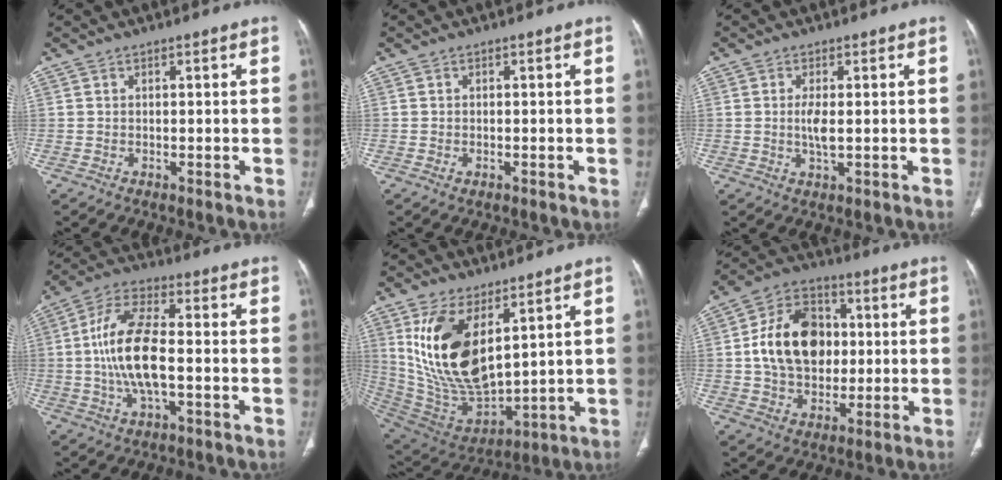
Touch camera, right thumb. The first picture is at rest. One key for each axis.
{"total": 15.1, "fx": -6.9, "fy": 9.6, "fz": 9.4, "tx": -0.129, "ty": 0.029, "tz": -0.095}
{"total": 3.2, "fx": 0.1, "fy": 0.9, "fz": 3.1, "tx": -0.069, "ty": -0.007, "tz": 0.003}
{"total": 13.6, "fx": -1.2, "fy": 5.6, "fz": 12.4, "tx": -0.255, "ty": 0.020, "tz": -0.027}
{"total": 19.5, "fx": 7.1, "fy": 9.6, "fz": 15.4, "tx": -0.280, "ty": -0.031, "tz": 0.158}
{"total": 16.9, "fx": 1.4, "fy": 12.4, "fz": 11.4, "tx": -0.162, "ty": 0.017, "tz": 0.023}